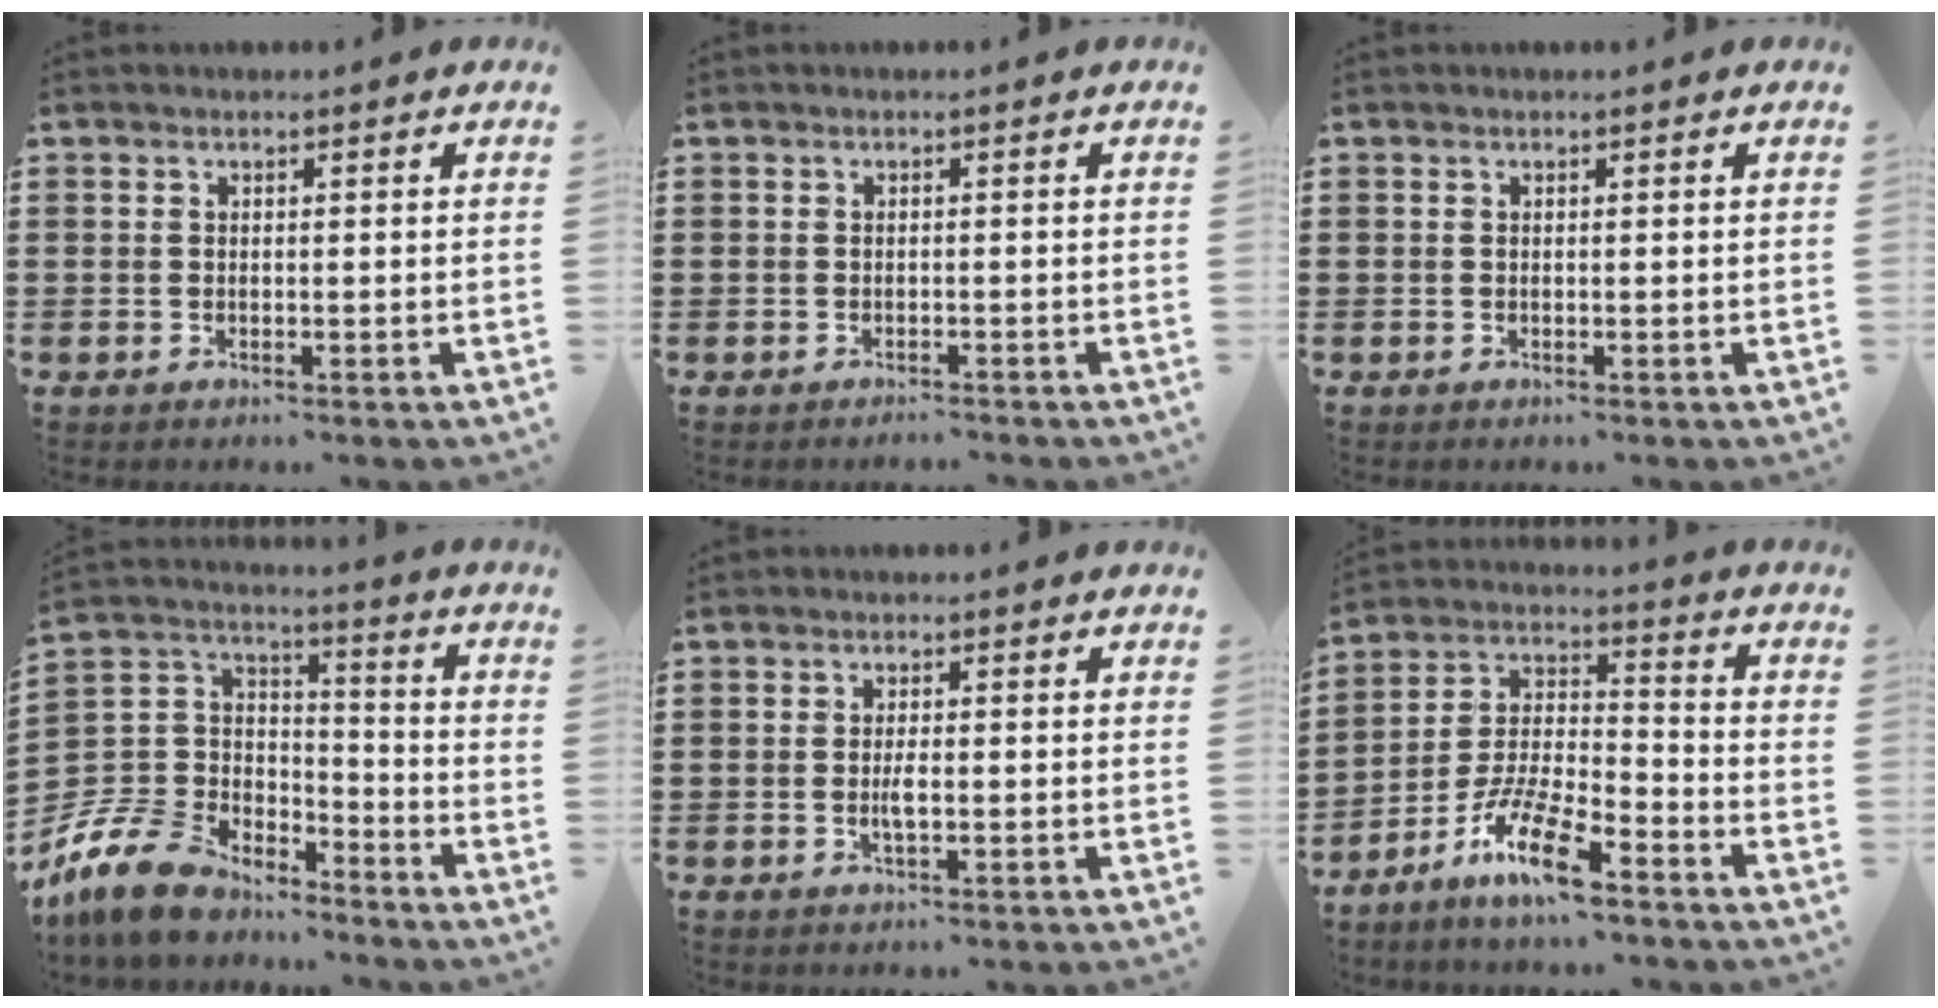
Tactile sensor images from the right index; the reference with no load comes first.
{"total": 0.8, "force": [-0.8, 0.0, 0.0], "torque": [-0.001, 0.000, -0.017]}
{"total": 0.0}
{"total": 11.2, "force": [-9.3, 5.4, 3.1], "torque": [-0.110, 0.022, -0.189]}
{"total": 2.4, "force": [-0.5, 0.7, 2.3], "torque": [-0.049, -0.003, -0.011]}
{"total": 10.6, "force": [-7.6, 2.4, 7.1], "torque": [-0.156, 0.007, -0.146]}